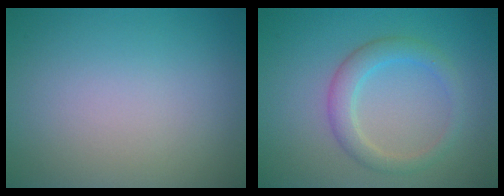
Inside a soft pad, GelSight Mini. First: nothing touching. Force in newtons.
{"total": 2.8, "press": 2.8, "slide": 0.1}